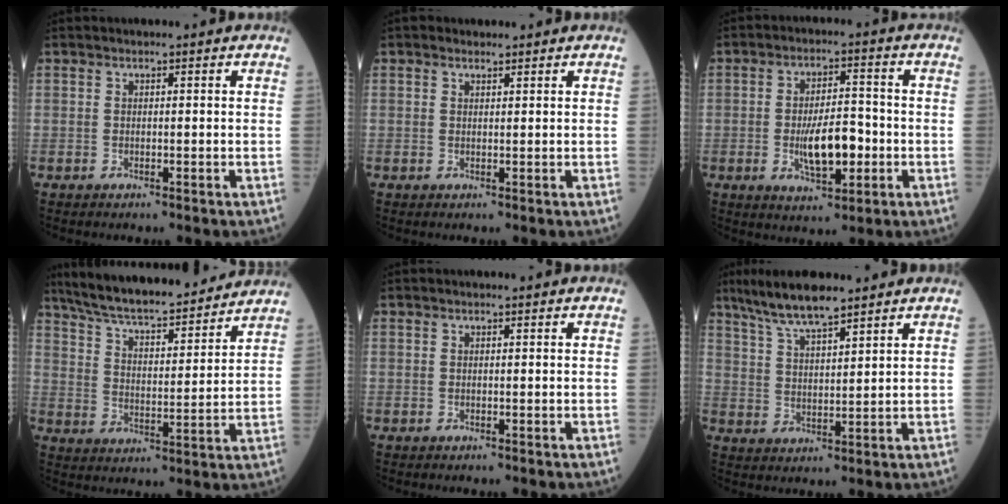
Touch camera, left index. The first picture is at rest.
{"total": 0.7, "force": [0.6, 0.4, 0.1], "torque": [-0.009, 0.000, 0.009]}
{"total": 8.3, "force": [-1.8, 3.1, 7.5], "torque": [-0.139, 0.004, -0.027]}
{"total": 20.1, "force": [18.0, 2.9, 8.5], "torque": [-0.144, 0.018, 0.272]}
{"total": 0.0}
{"total": 8.2, "force": [6.7, 0.9, 4.6], "torque": [-0.096, 0.014, 0.127]}